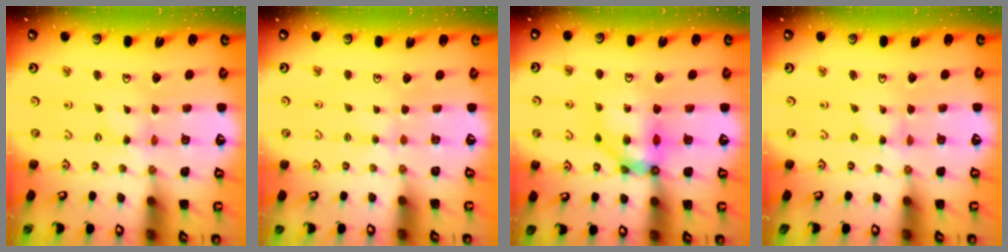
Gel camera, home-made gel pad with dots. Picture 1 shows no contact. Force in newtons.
{"total": 1.9, "press": 1.9, "slide": 0.3}
{"total": 9.5, "press": 9.5, "slide": 1.0}
{"total": 0.0}